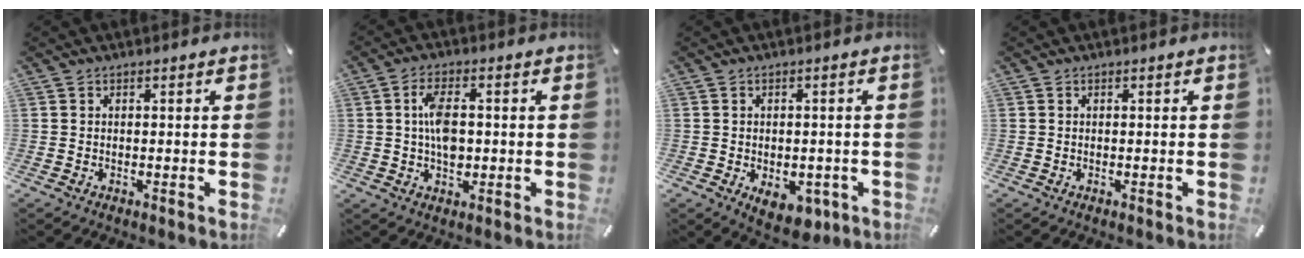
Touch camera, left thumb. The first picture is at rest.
{"total": 6.7, "force": [0.2, 3.8, 5.5], "torque": [-0.102, -0.002, -0.003]}
{"total": 7.1, "force": [-2.7, 4.3, 5.0], "torque": [-0.069, 0.003, -0.042]}
{"total": 0.0}